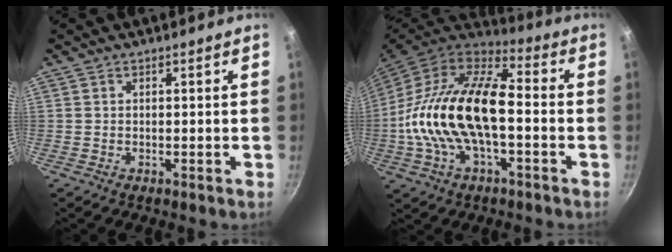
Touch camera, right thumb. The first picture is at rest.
{"total": 22.5, "force": [-2.3, 11.5, 19.2], "torque": [-0.350, 0.035, -0.051]}